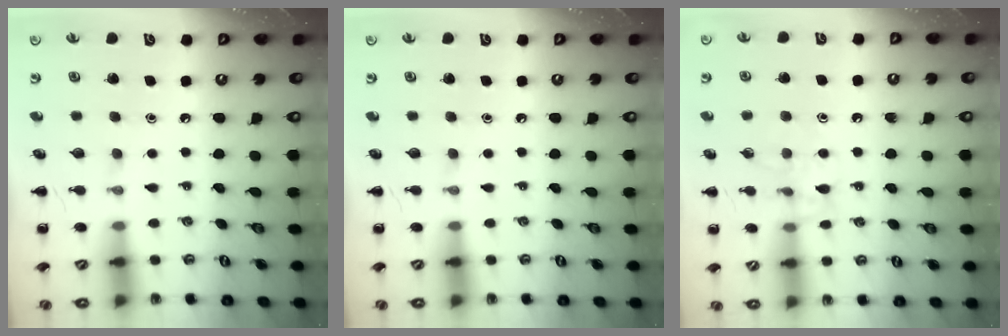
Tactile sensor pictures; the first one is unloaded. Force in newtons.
{"total": 0.0}
{"total": 8.5, "press": 8.4, "slide": 1.0}